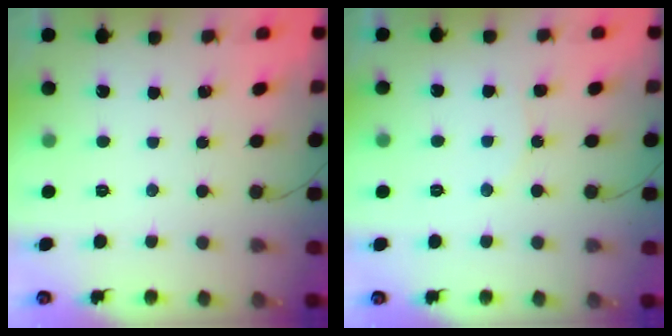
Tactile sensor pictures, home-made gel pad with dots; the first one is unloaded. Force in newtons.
{"total": 4.6, "press": 4.6, "slide": 0.5}